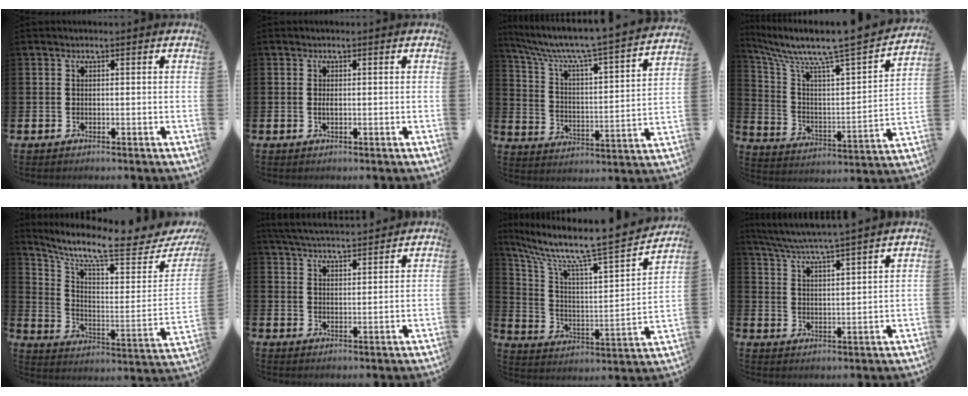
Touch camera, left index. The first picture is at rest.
{"total": 0.7, "force": [0.0, 0.2, 0.7], "torque": [-0.005, -0.002, -0.003]}
{"total": 7.6, "force": [6.9, 0.5, 3.3], "torque": [-0.097, -0.053, 0.109]}
{"total": 8.3, "force": [7.2, 0.9, 4.0], "torque": [-0.114, -0.058, 0.114]}
{"total": 8.7, "force": [7.3, 1.8, 4.3], "torque": [-0.090, -0.081, 0.112]}
{"total": 4.9, "force": [4.9, 0.1, 0.6], "torque": [-0.032, -0.027, 0.088]}
{"total": 9.5, "force": [8.2, 1.5, 4.7], "torque": [-0.119, -0.069, 0.125]}
{"total": 5.8, "force": [5.6, -0.5, 1.7], "torque": [-0.054, -0.040, 0.096]}